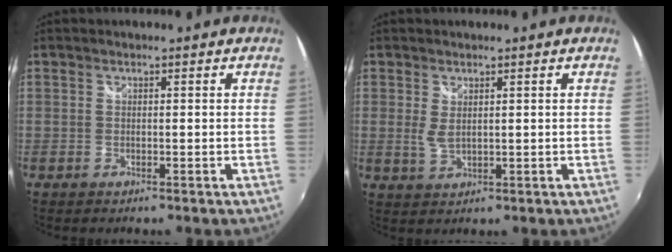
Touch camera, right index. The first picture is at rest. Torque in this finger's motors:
{"motor_torque": [0.51, 0.34, 0.07, 0.04]}